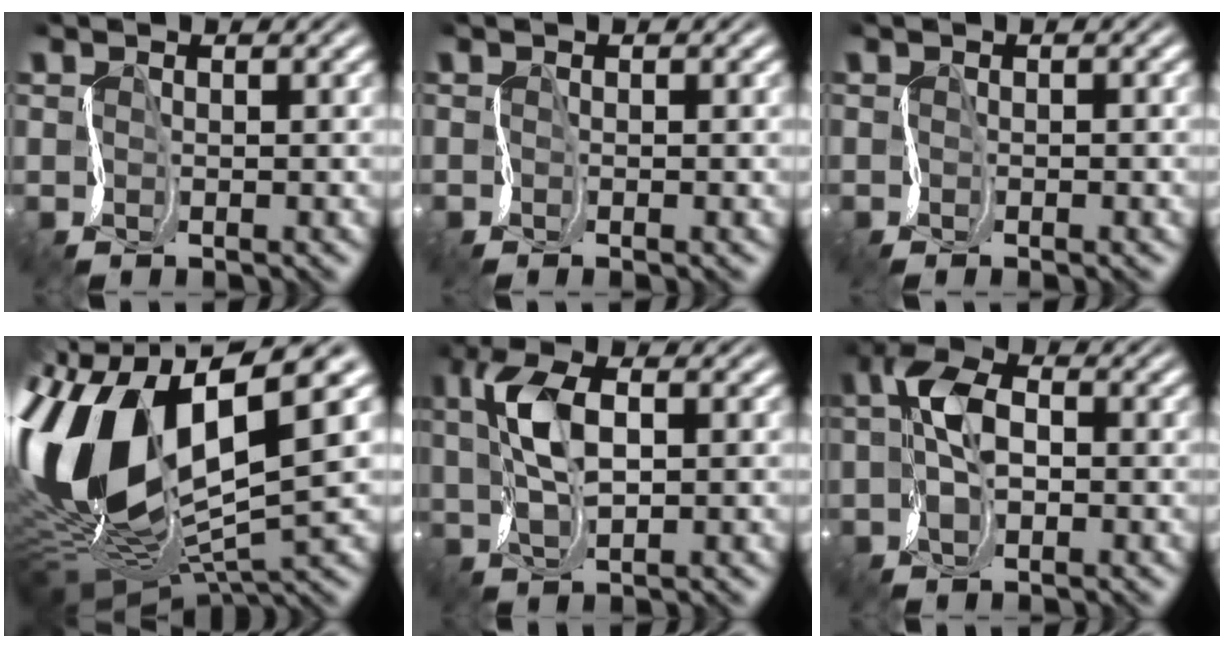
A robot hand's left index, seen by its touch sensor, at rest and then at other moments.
{"total": 1.5, "force": [-0.3, 0.5, 1.4], "torque": [-0.013, -0.002, -0.007]}
{"total": 1.6, "force": [-0.6, 0.4, 1.5], "torque": [-0.019, -0.001, -0.006]}
{"total": 14.7, "force": [1.6, 6.6, 13.0], "torque": [-0.285, 0.004, 0.034]}
{"total": 4.6, "force": [1.3, 1.9, 4.0], "torque": [-0.092, 0.013, 0.018]}
{"total": 4.8, "force": [0.0, 2.8, 3.9], "torque": [-0.080, 0.010, -0.009]}